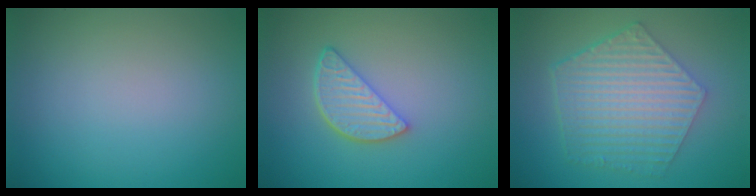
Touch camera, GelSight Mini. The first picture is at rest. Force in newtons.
{"total": 3.5, "press": 2.9, "slide": 2.0}
{"total": 6.6, "press": 4.7, "slide": 4.6}